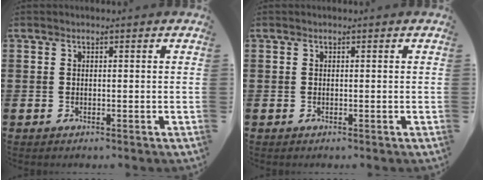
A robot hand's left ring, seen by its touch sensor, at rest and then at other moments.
{"total": 0.0}